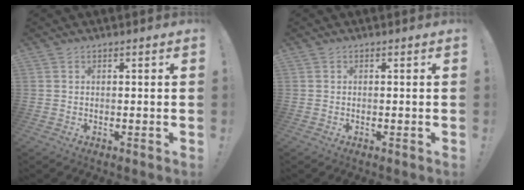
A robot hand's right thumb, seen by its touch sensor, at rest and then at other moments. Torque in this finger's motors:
{"motor_torque": [-0.02, 0.00, 0.00, 0.01, -0.02]}